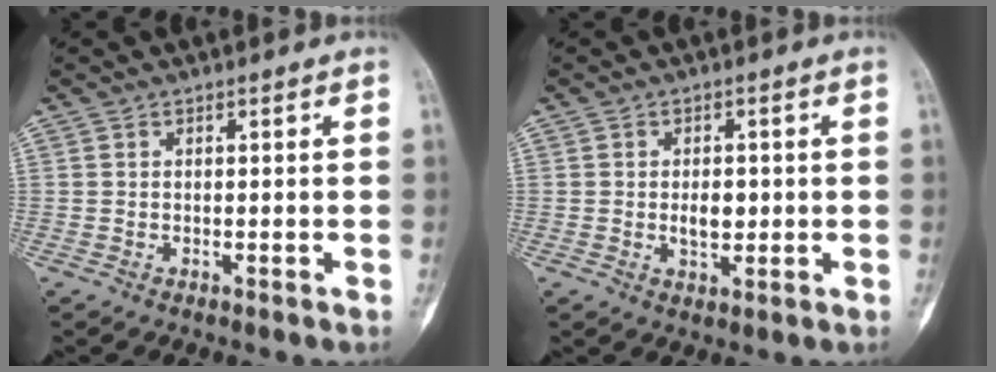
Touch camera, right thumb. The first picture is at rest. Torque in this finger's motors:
{"motor_torque": [0.66, 0.43, 0.23, -0.49, 0.11]}